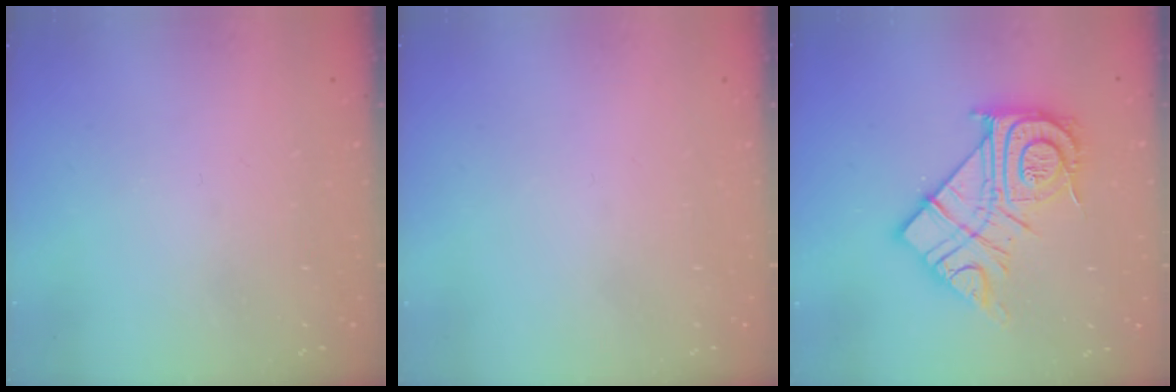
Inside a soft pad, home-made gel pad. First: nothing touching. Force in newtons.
{"total": 1.8, "press": 1.7, "slide": 0.1}
{"total": 20.9, "press": 20.8, "slide": 1.9}